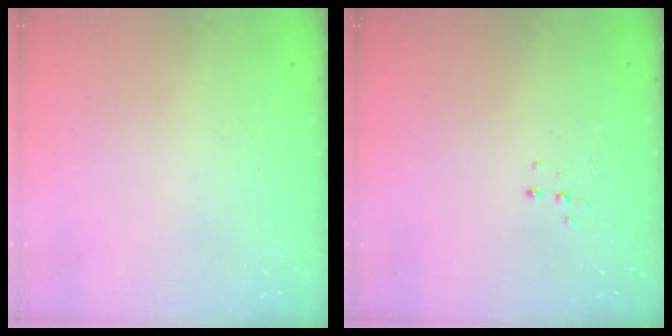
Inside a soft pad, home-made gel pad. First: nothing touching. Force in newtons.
{"total": 3.8, "press": 3.8, "slide": 0.3}